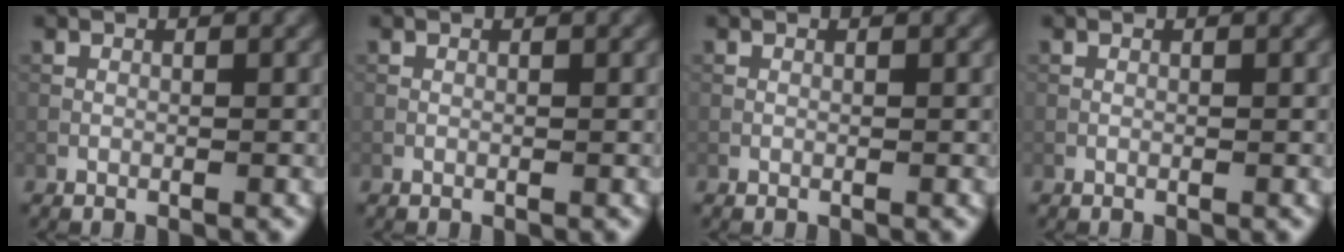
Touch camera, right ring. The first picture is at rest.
{"total": 0.0}
{"total": 0.0}
{"total": 0.0}